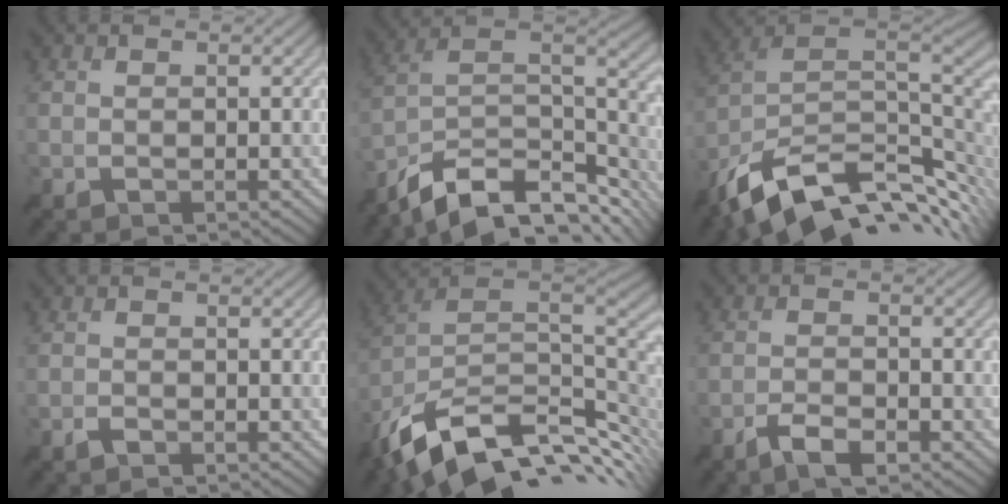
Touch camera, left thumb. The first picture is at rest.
{"total": 13.9, "force": [-8.8, 6.3, 8.7], "torque": [-0.210, -0.012, -0.140]}
{"total": 14.8, "force": [-6.0, 7.7, 11.1], "torque": [-0.245, -0.022, -0.100]}
{"total": 0.7, "force": [-0.5, 0.2, 0.4], "torque": [-0.011, 0.001, -0.013]}
{"total": 15.3, "force": [-5.7, 8.2, 11.5], "torque": [-0.256, -0.023, -0.095]}
{"total": 3.7, "force": [-2.5, 0.8, 2.6], "torque": [-0.056, 0.001, -0.051]}